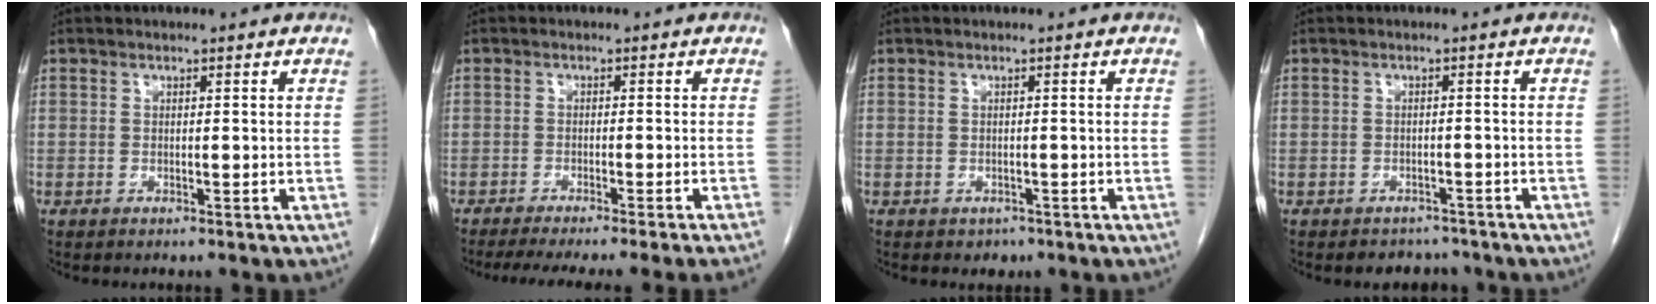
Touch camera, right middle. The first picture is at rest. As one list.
[{"total": 11.2, "force": [-9.6, -1.6, 5.6], "torque": [-0.049, -0.027, -0.133]}, {"total": 1.2, "force": [-0.7, 0.9, 0.3], "torque": [-0.005, 0.002, -0.005]}, {"total": 3.0, "force": [-2.6, 1.5, -0.2], "torque": [0.002, 0.005, -0.036]}]